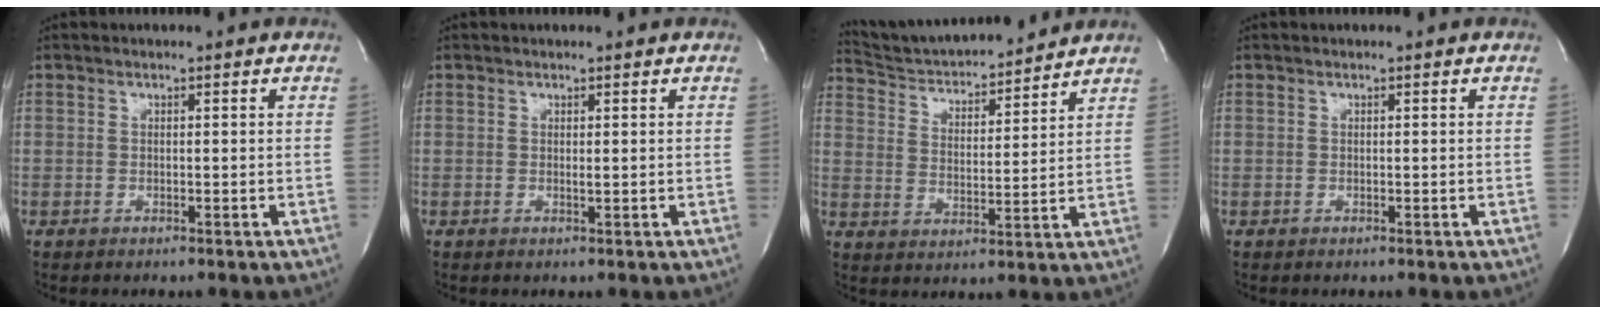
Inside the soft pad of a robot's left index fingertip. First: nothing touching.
{"total": 0.7, "force": [0.5, 0.0, 0.5], "torque": [-0.010, -0.001, 0.007]}
{"total": 13.9, "force": [13.3, 1.3, 3.8], "torque": [-0.067, 0.003, 0.218]}
{"total": 0.0}